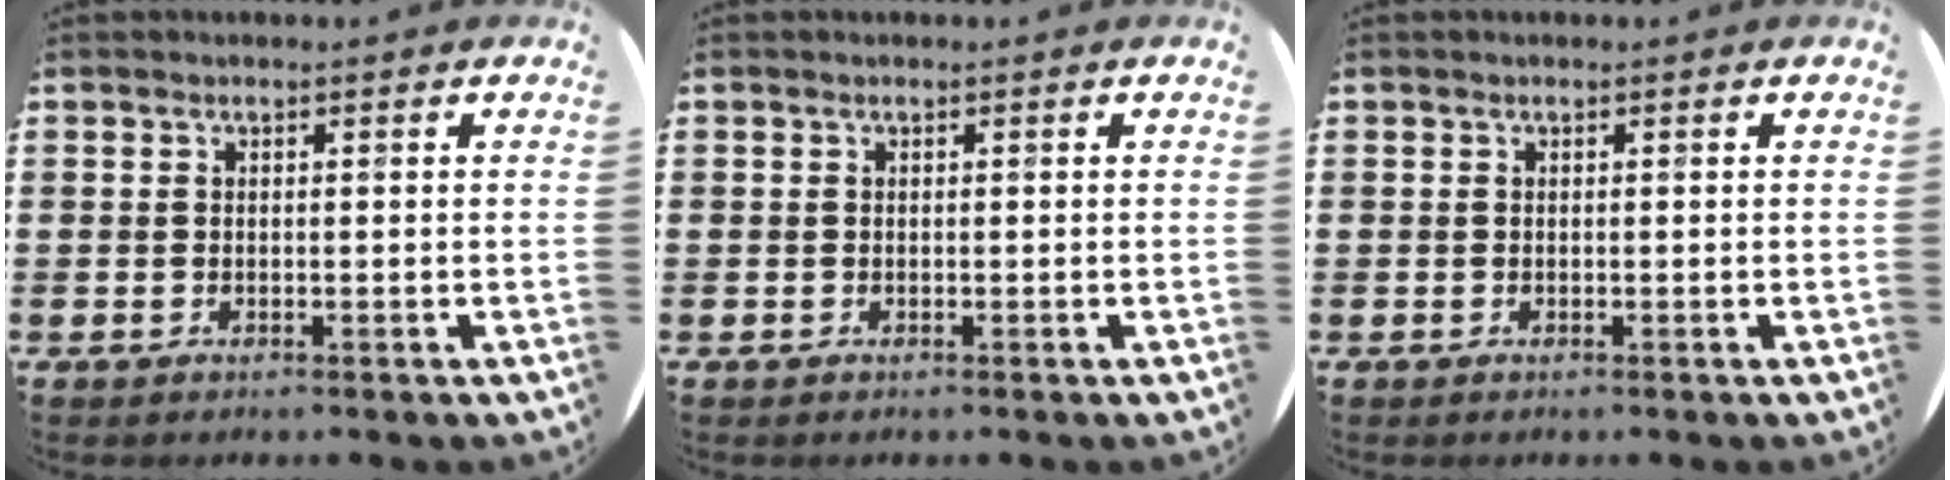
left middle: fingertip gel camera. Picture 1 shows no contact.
{"total": 0.0}
{"total": 0.0}